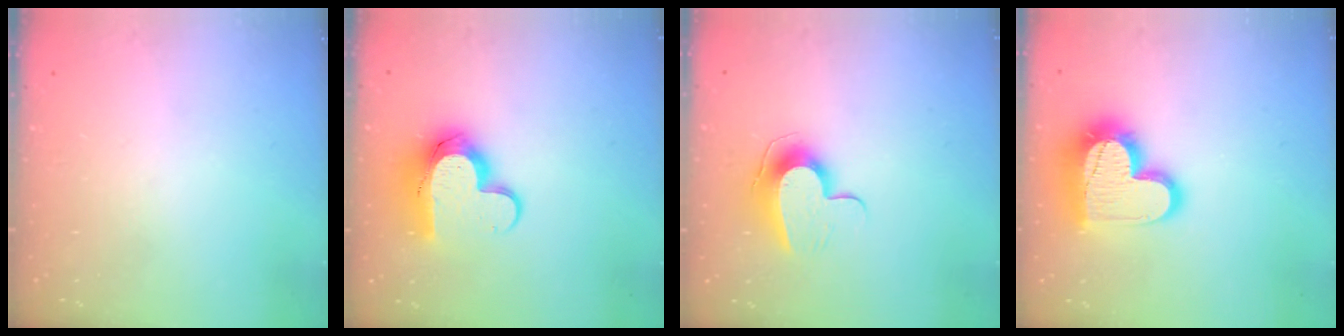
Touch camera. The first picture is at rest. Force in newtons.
{"total": 12.2, "press": 12.2, "slide": 1.0}
{"total": 9.6, "press": 9.6, "slide": 0.1}
{"total": 18.9, "press": 18.9, "slide": 1.4}